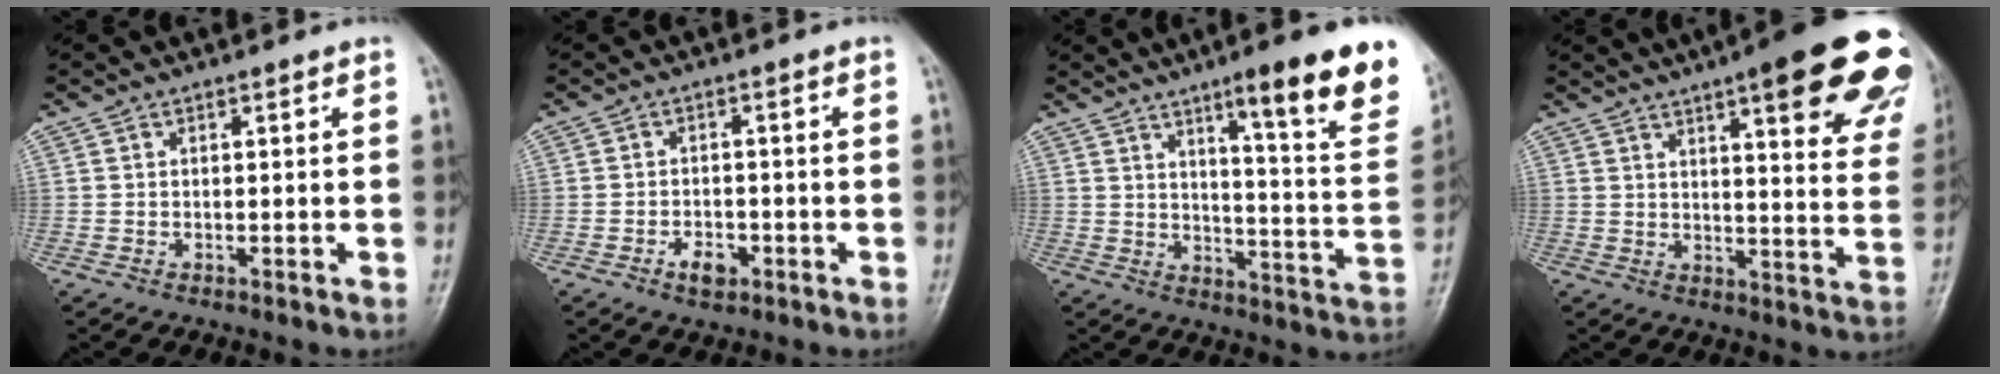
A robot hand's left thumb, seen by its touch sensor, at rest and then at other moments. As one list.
[{"total": 3.6, "force": [-1.9, 2.2, 2.2], "torque": [-0.027, 0.011, -0.030]}, {"total": 19.0, "force": [11.4, 2.6, 14.9], "torque": [-0.170, -0.061, 0.155]}, {"total": 24.1, "force": [13.9, 5.4, 18.9], "torque": [-0.198, -0.034, 0.165]}]